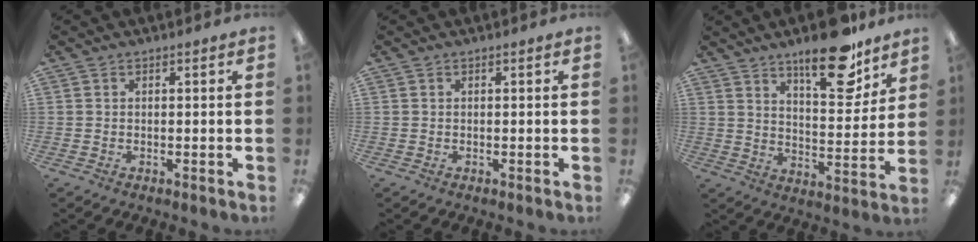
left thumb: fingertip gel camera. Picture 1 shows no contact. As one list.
[{"total": 0.0}, {"total": 16.2, "force": [11.8, 5.6, 9.5], "torque": [-0.128, -0.072, 0.195]}]